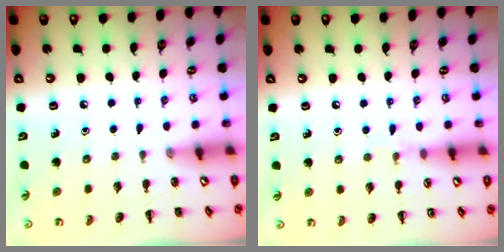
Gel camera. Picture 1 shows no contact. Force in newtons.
{"total": 4.6, "press": 4.3, "slide": 1.6}